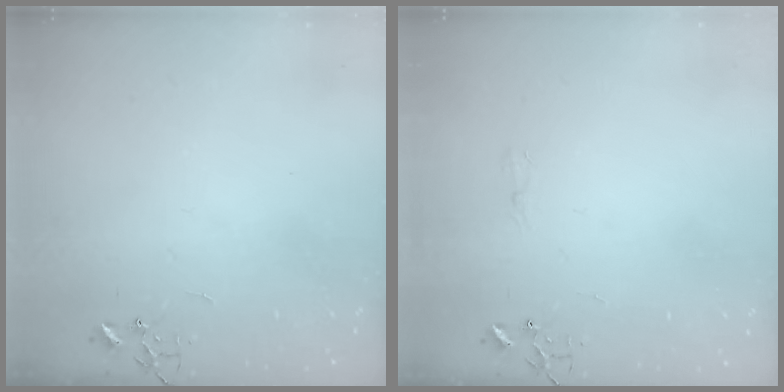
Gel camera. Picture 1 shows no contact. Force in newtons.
{"total": 5.5, "press": 5.4, "slide": 0.6}